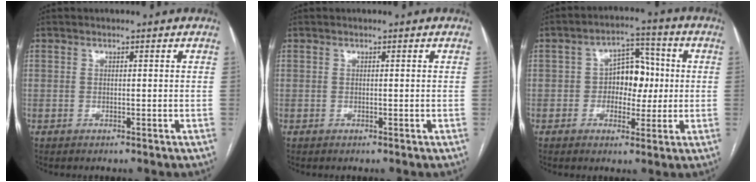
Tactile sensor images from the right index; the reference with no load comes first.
{"total": 0.0}
{"total": 7.4, "force": [0.0, 4.6, 5.8], "torque": [-0.079, 0.024, 0.000]}